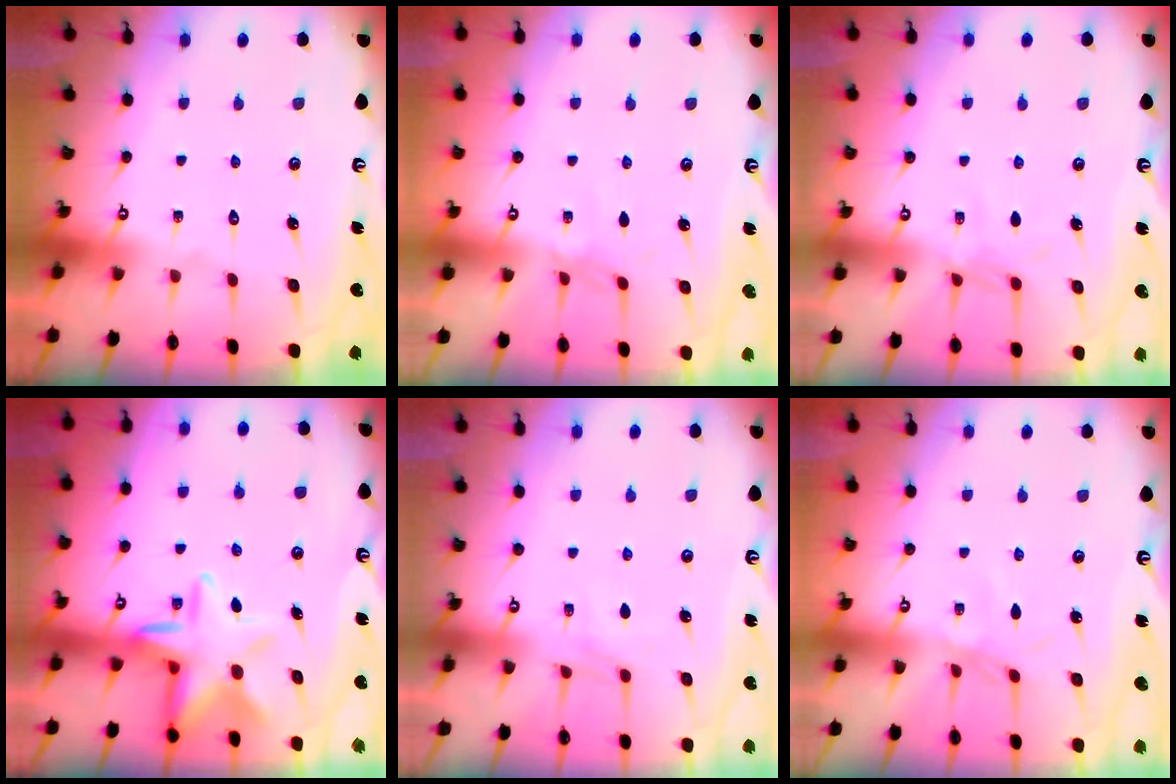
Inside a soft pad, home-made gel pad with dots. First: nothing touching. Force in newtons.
{"total": 2.8, "press": 2.7, "slide": 0.4}
{"total": 5.3, "press": 5.2, "slide": 0.5}
{"total": 11.8, "press": 11.7, "slide": 1.8}
{"total": 4.4, "press": 4.4, "slide": 0.5}
{"total": 2.5, "press": 2.4, "slide": 0.5}